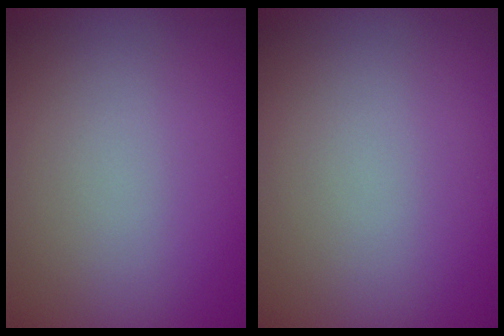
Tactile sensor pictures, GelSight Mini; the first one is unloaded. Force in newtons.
{"total": 0.0}